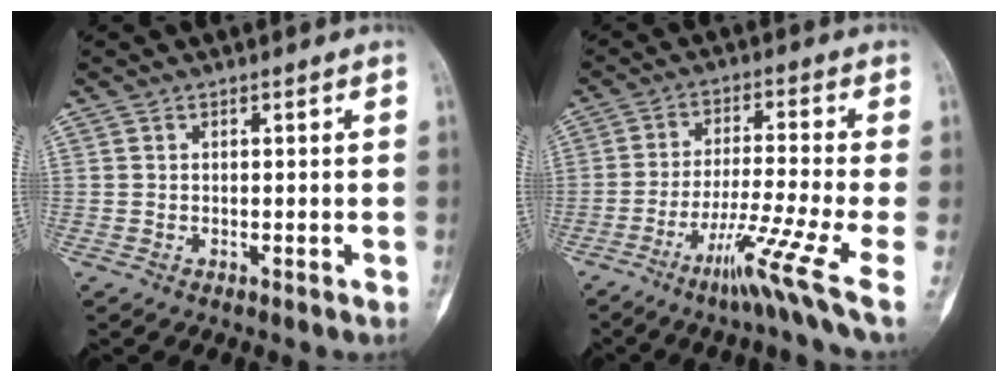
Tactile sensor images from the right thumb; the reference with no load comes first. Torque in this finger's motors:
{"motor_torque": [0.48, -0.52, 0.83, -0.36, -0.04]}